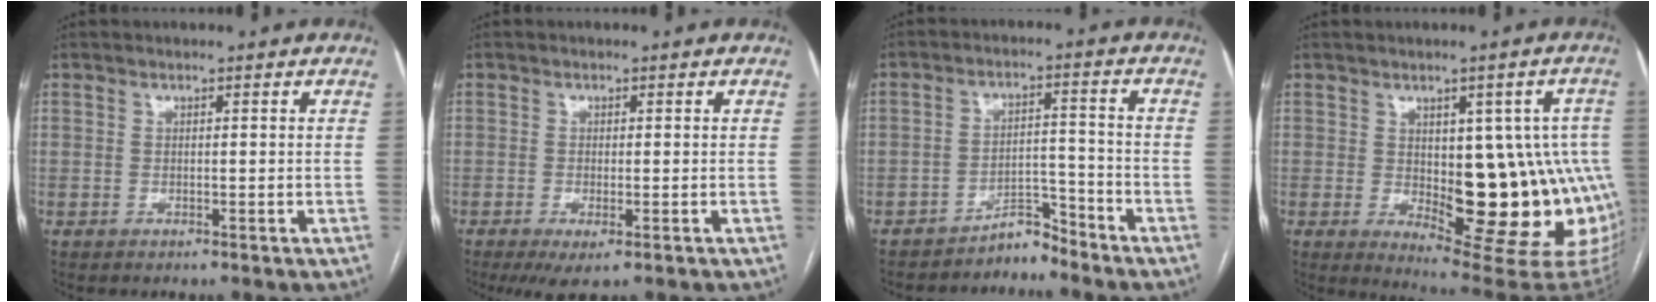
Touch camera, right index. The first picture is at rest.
{"total": 3.6, "force": [-1.8, 1.1, 3.0], "torque": [-0.048, -0.010, -0.023]}
{"total": 4.0, "force": [-3.9, 0.9, 0.2], "torque": [0.009, 0.009, -0.065]}
{"total": 19.3, "force": [-2.0, 7.5, 17.6], "torque": [-0.142, 0.017, 0.001]}